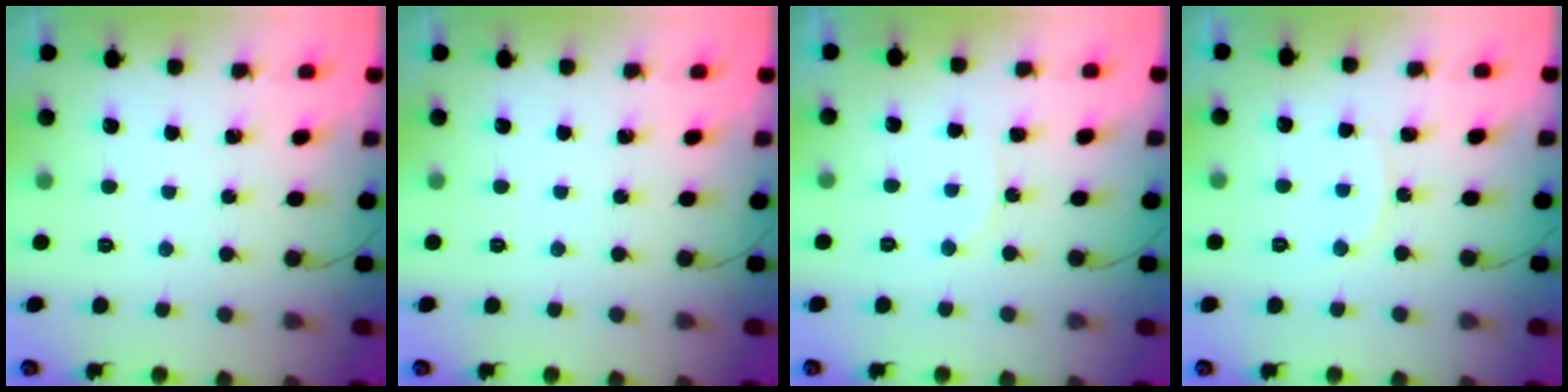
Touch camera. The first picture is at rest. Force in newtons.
{"total": 0.0}
{"total": 5.6, "press": 5.5, "slide": 0.4}
{"total": 7.1, "press": 7.0, "slide": 0.6}